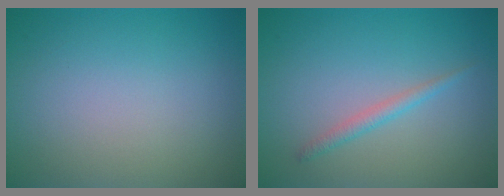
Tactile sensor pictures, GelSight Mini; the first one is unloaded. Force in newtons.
{"total": 1.3, "press": 1.3, "slide": 0.1}